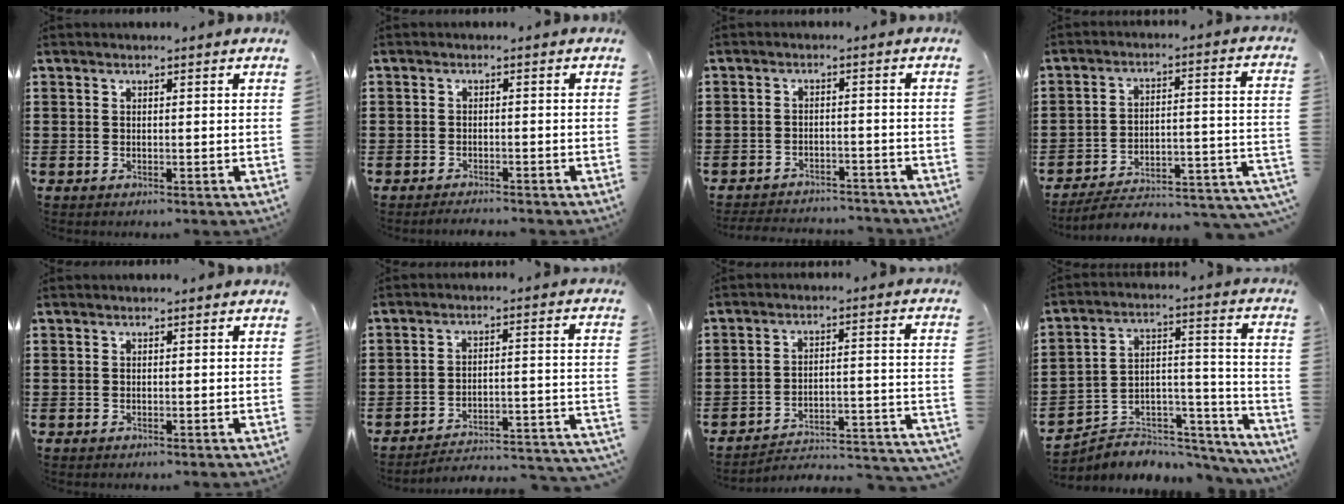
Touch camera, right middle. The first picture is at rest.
{"total": 1.6, "force": [-1.6, 0.1, -0.1], "torque": [-0.002, -0.001, -0.035]}
{"total": 3.2, "force": [-3.2, 0.3, -0.2], "torque": [-0.003, -0.001, -0.069]}
{"total": 3.8, "force": [-3.4, 0.5, 1.7], "torque": [-0.032, -0.021, -0.072]}
{"total": 0.0}
{"total": 2.9, "force": [-2.8, -0.1, 0.8], "torque": [-0.024, -0.023, -0.067]}
{"total": 2.5, "force": [-2.3, 0.1, 1.0], "torque": [-0.028, -0.022, -0.057]}
{"total": 3.4, "force": [-2.9, 1.6, -0.3], "torque": [-0.003, -0.011, -0.062]}